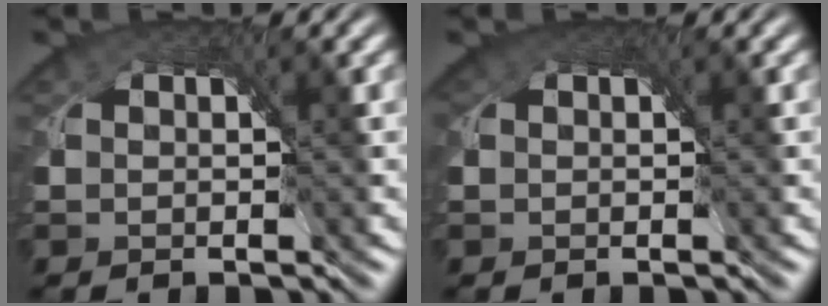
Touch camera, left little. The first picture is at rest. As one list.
[{"total": 1.8, "force": [0.6, 1.6, 0.7], "torque": [-0.019, 0.000, 0.004]}]